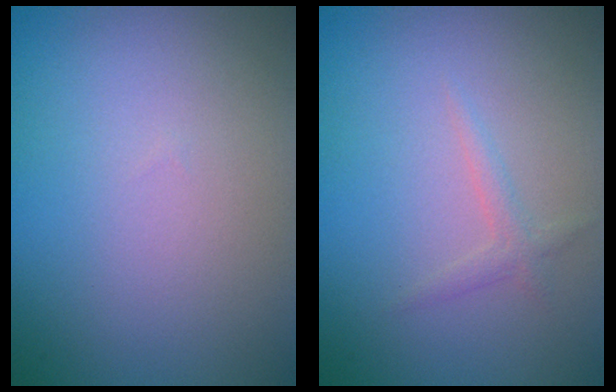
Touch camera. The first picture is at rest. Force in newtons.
{"total": 1.1, "press": 1.1, "slide": 0.0}